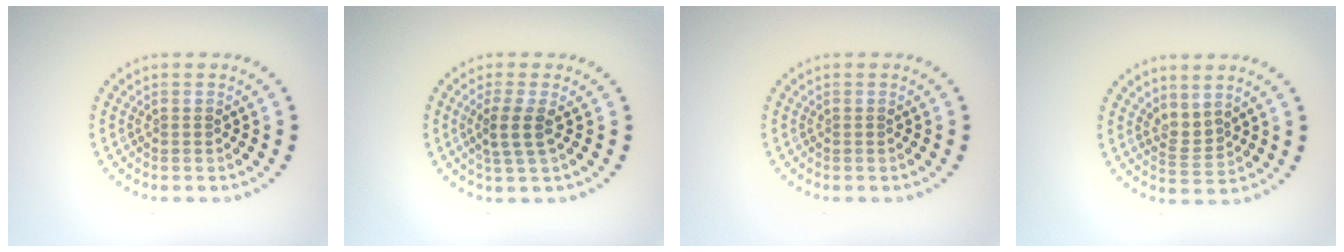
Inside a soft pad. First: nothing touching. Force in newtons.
{"total": 2.5, "press": 1.9, "slide": 1.5}
{"total": 0.0}
{"total": 1.9, "press": 1.4, "slide": 1.3}